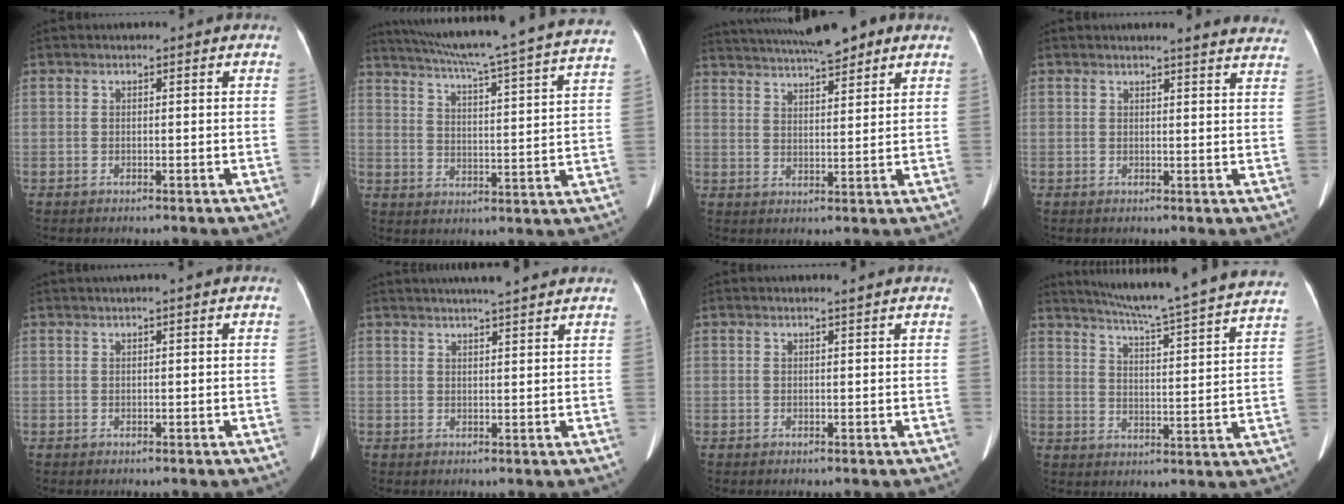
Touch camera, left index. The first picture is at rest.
{"total": 28.4, "force": [25.2, -0.3, 13.2], "torque": [-0.215, -0.052, 0.318]}
{"total": 15.5, "force": [12.9, 2.6, 8.1], "torque": [-0.147, 0.034, 0.190]}
{"total": 10.8, "force": [10.2, 0.5, 3.2], "torque": [-0.017, -0.034, 0.087]}
{"total": 0.8, "force": [0.5, -0.2, 0.6], "torque": [-0.015, 0.009, 0.016]}
{"total": 8.4, "force": [7.3, 0.4, 4.2], "torque": [-0.060, 0.024, 0.093]}
{"total": 0.8, "force": [0.7, -0.2, 0.3], "torque": [-0.014, -0.003, 0.016]}
{"total": 25.0, "force": [22.7, -0.5, 10.5], "torque": [-0.166, -0.052, 0.285]}